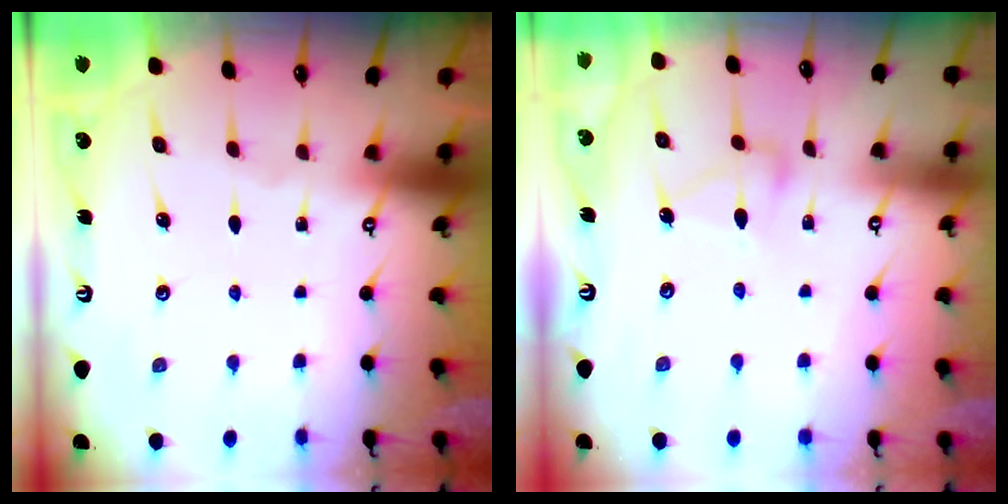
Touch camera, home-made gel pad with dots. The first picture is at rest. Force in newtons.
{"total": 5.3, "press": 5.3, "slide": 0.3}